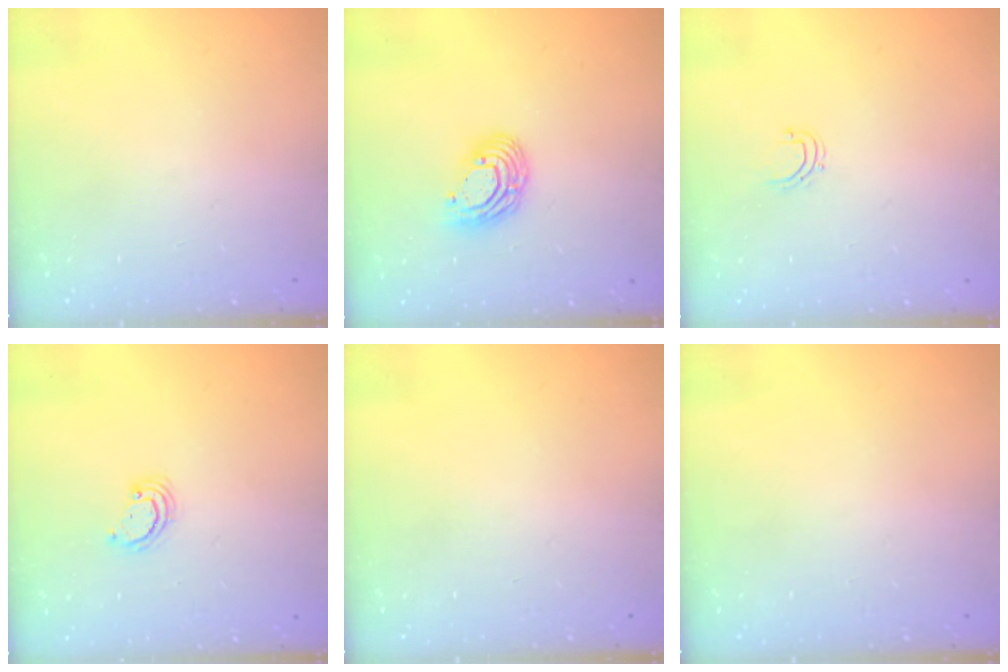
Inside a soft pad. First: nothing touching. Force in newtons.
{"total": 9.9, "press": 9.8, "slide": 0.7}
{"total": 3.8, "press": 3.8, "slide": 0.3}
{"total": 2.6, "press": 2.6, "slide": 0.3}
{"total": 0.0}
{"total": 0.0}